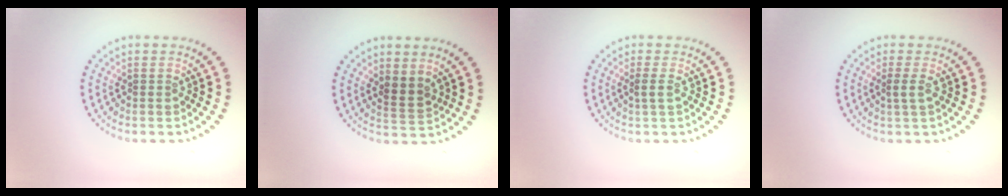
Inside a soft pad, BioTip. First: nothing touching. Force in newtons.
{"total": 2.0, "press": 1.6, "slide": 1.2}
{"total": 1.1, "press": 0.9, "slide": 0.6}
{"total": 1.0, "press": 0.9, "slide": 0.6}